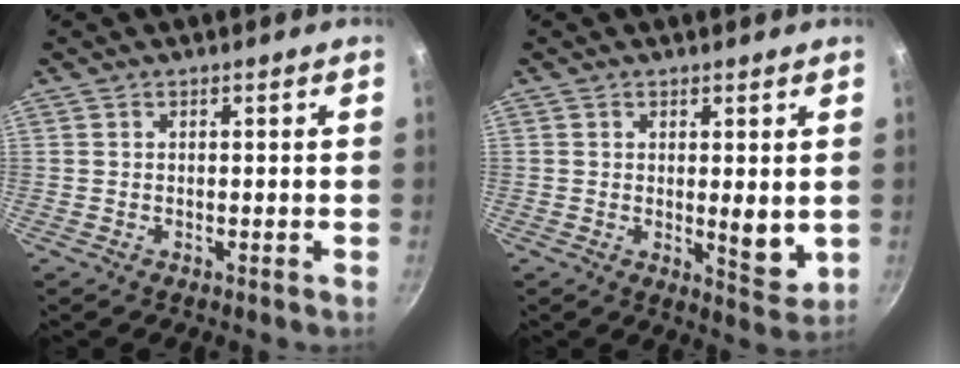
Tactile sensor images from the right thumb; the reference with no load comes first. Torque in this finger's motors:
{"motor_torque": [1.43, 1.29, 1.17, -0.65, 0.34]}